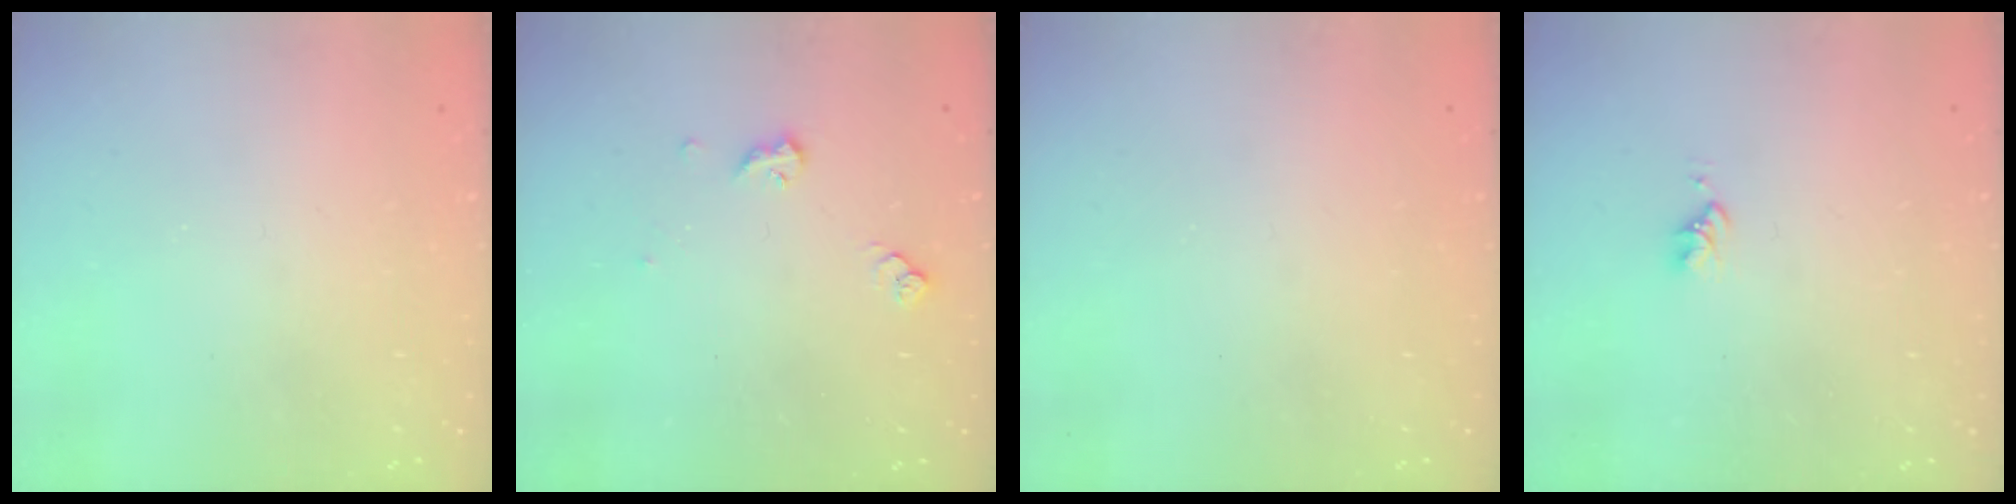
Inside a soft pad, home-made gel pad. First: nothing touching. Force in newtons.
{"total": 6.0, "press": 5.7, "slide": 1.7}
{"total": 0.0}
{"total": 2.6, "press": 2.6, "slide": 0.4}